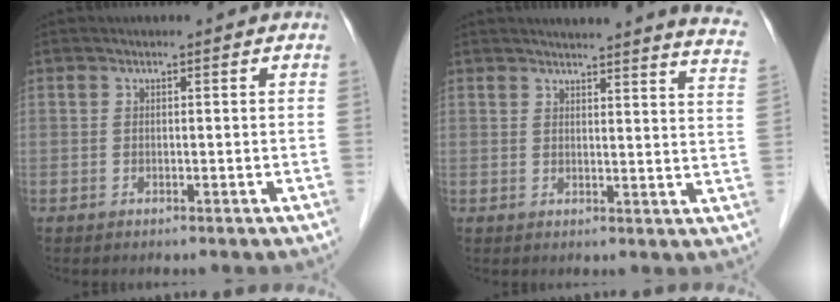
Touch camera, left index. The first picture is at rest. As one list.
[{"total": 15.7, "force": [14.6, 0.2, 5.9], "torque": [-0.063, -0.061, 0.147]}]